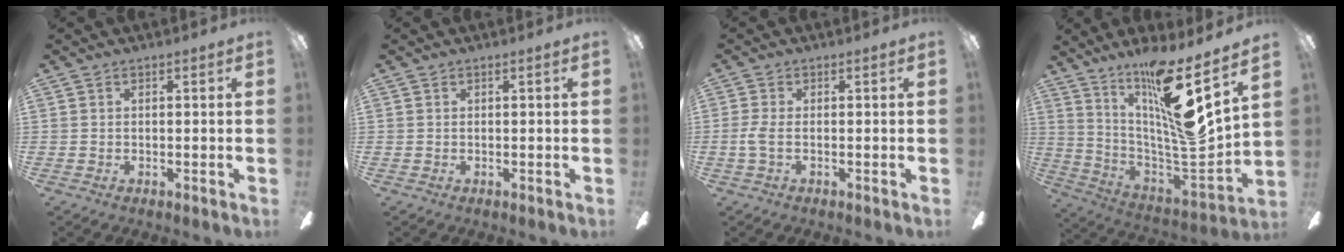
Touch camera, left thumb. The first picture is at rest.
{"total": 0.0}
{"total": 3.0, "force": [-0.6, 1.0, 2.8], "torque": [-0.057, 0.003, -0.012]}
{"total": 18.7, "force": [12.2, 1.8, 14.0], "torque": [-0.251, -0.100, 0.189]}